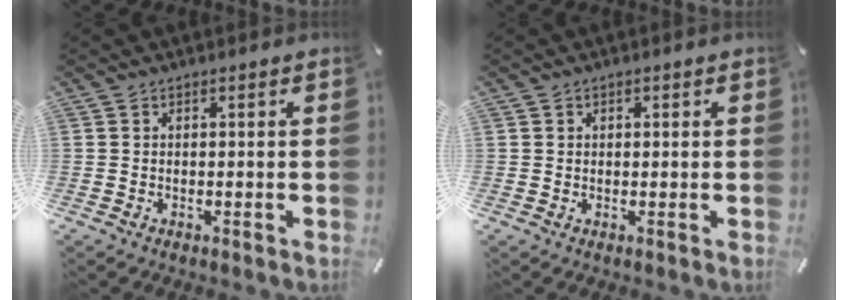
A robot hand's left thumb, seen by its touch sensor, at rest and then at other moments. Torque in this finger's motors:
{"motor_torque": [0.02, -0.27, -0.06, 0.21, -0.09]}